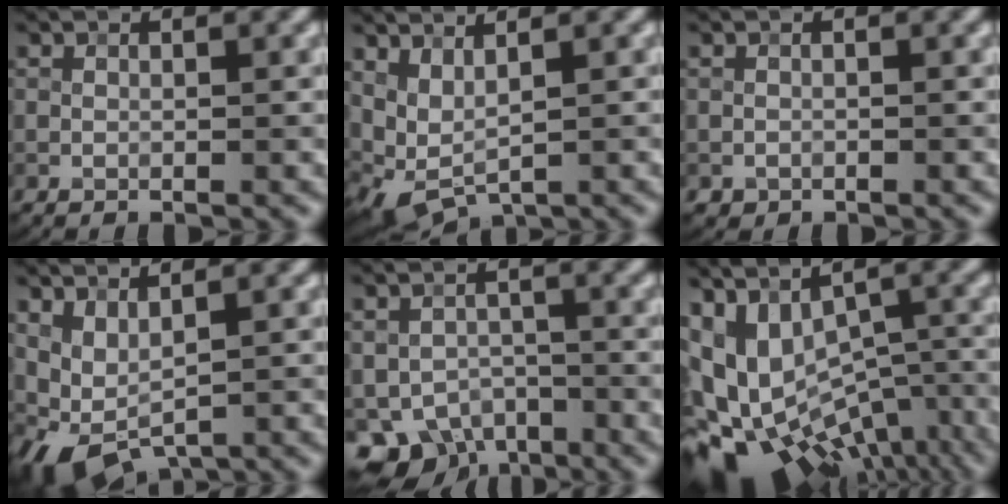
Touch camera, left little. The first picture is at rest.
{"total": 3.4, "force": [1.4, 1.3, 2.8], "torque": [-0.073, -0.009, 0.037]}
{"total": 0.6, "force": [-0.3, 0.5, 0.0], "torque": [0.005, -0.005, -0.005]}
{"total": 4.3, "force": [0.1, 2.2, 3.7], "torque": [-0.086, -0.007, 0.010]}
{"total": 6.1, "force": [-3.9, 4.0, 2.4], "torque": [-0.028, -0.021, -0.061]}
{"total": 14.3, "force": [-5.6, 8.9, 9.7], "torque": [-0.171, -0.003, -0.036]}